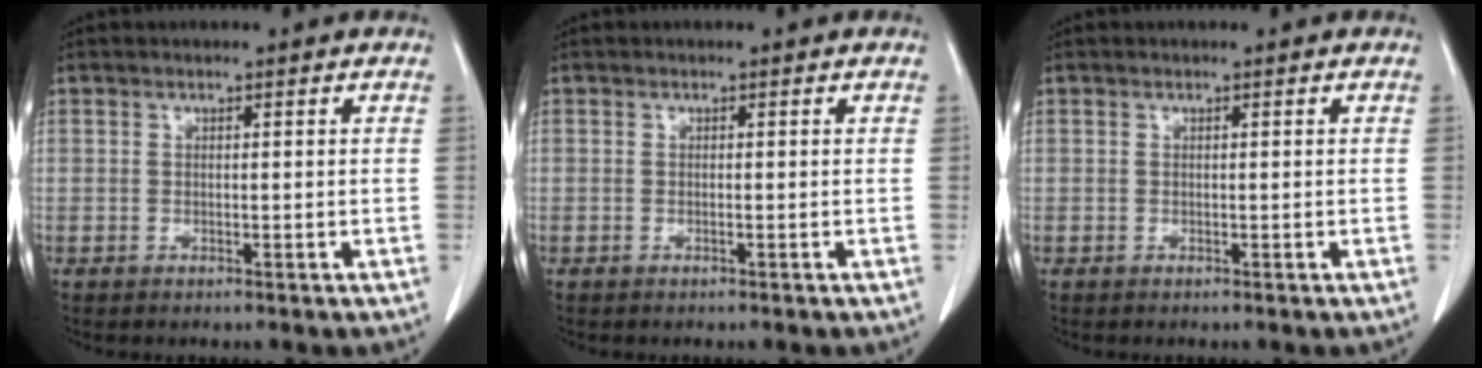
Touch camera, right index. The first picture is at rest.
{"total": 0.0}
{"total": 0.0}